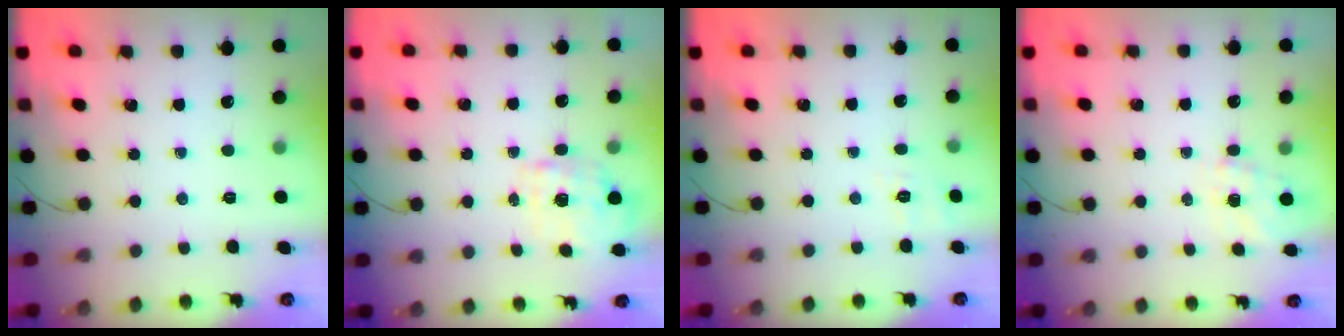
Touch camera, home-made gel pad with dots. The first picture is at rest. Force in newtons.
{"total": 1.7, "press": 1.6, "slide": 0.6}
{"total": 3.2, "press": 2.5, "slide": 2.0}
{"total": 7.0, "press": 6.9, "slide": 1.0}